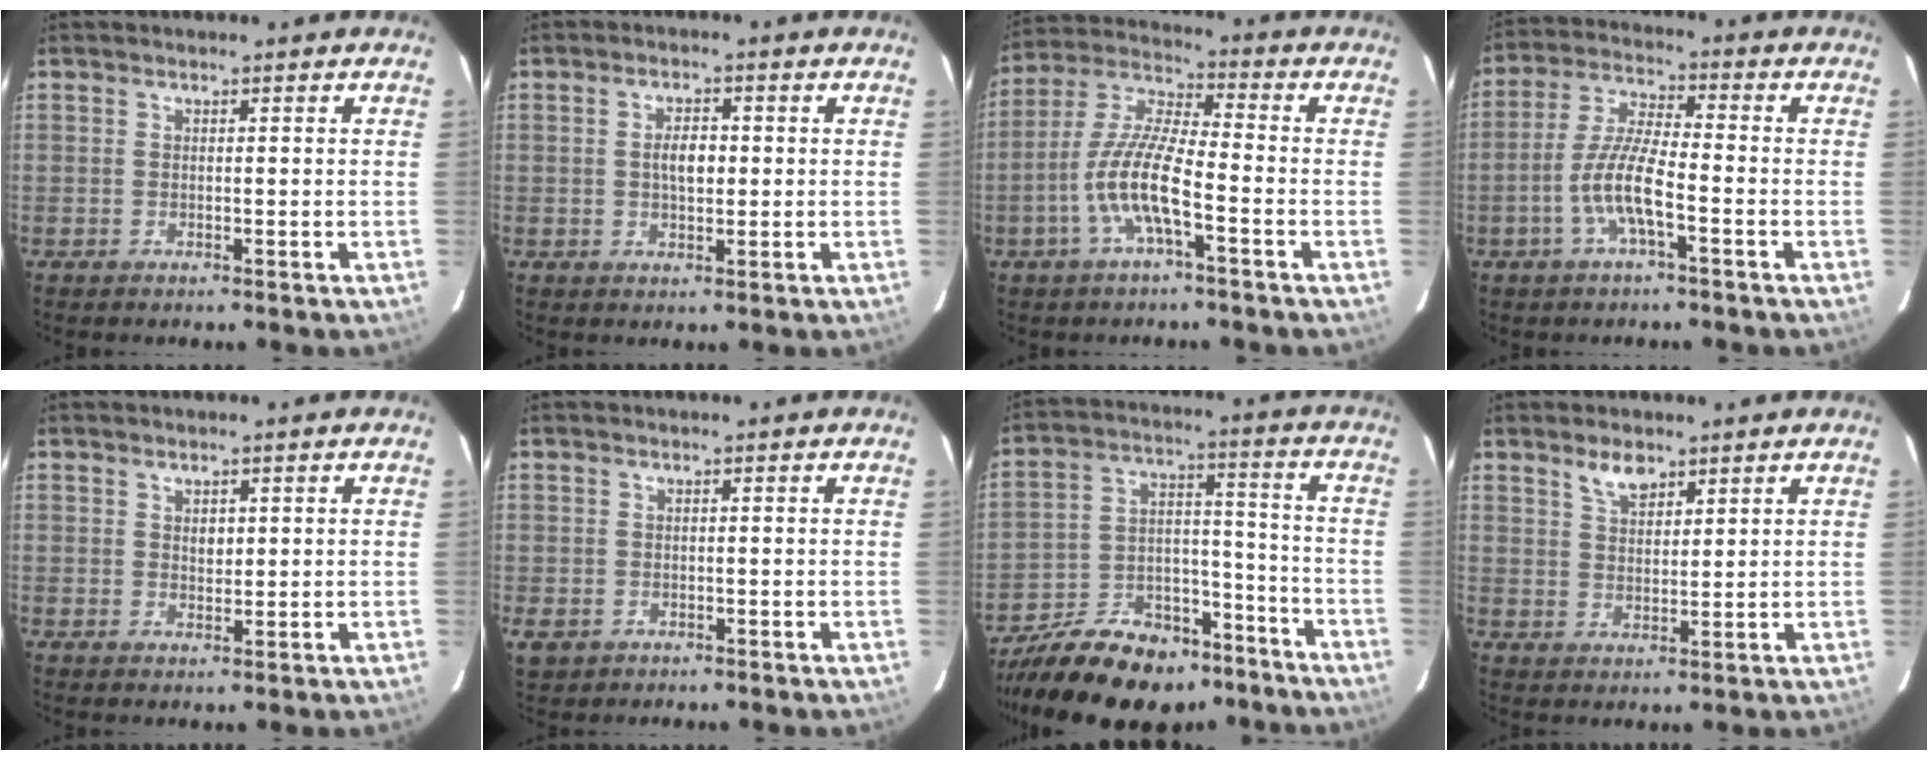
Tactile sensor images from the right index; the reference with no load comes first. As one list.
[{"total": 3.9, "force": [0.2, 2.0, 3.3], "torque": [-0.058, 0.006, 0.005]}, {"total": 11.0, "force": [-4.3, 2.1, 9.9], "torque": [-0.212, 0.003, -0.086]}, {"total": 8.6, "force": [-3.5, 1.5, 7.8], "torque": [-0.165, 0.004, -0.069]}, {"total": 1.8, "force": [0.6, 1.3, 1.1], "torque": [-0.014, 0.003, 0.012]}, {"total": 3.5, "force": [-0.9, 3.1, 1.6], "torque": [-0.031, -0.005, -0.011]}, {"total": 22.3, "force": [-17.3, 10.6, 9.3], "torque": [-0.190, 0.036, -0.251]}, {"total": 4.3, "force": [3.1, 1.9, 2.3], "torque": [-0.036, 0.004, 0.057]}]